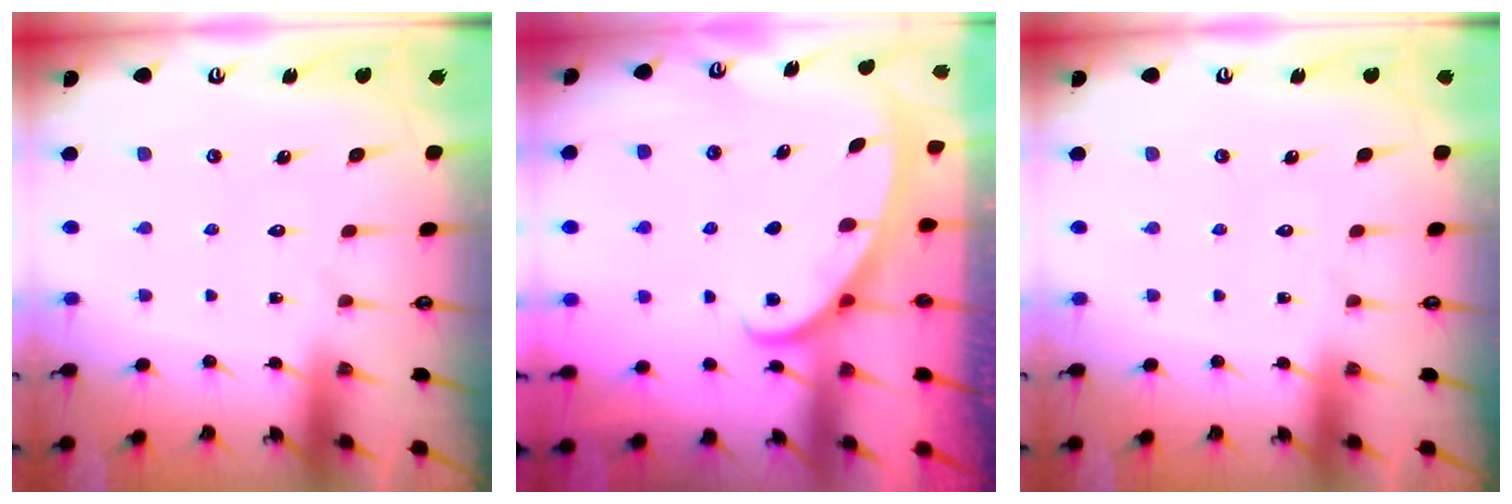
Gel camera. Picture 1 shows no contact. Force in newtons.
{"total": 2.8, "press": 2.8, "slide": 0.3}
{"total": 0.0}